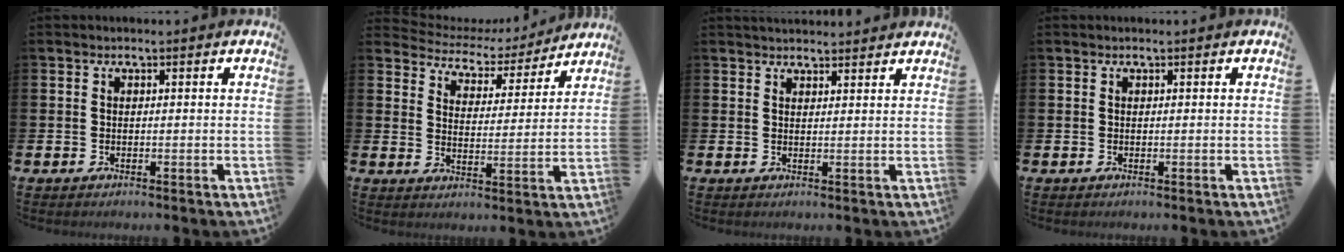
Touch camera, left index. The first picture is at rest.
{"total": 4.3, "force": [3.9, 1.8, 0.3], "torque": [-0.039, -0.034, 0.061]}
{"total": 2.5, "force": [2.4, 0.4, 0.0], "torque": [0.005, -0.014, 0.042]}
{"total": 0.0}